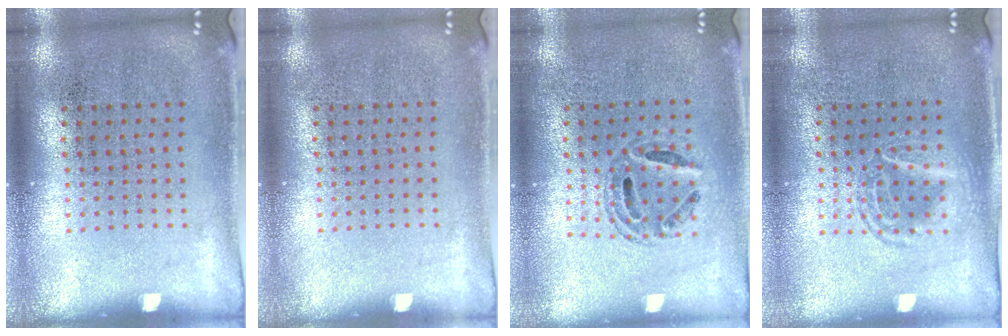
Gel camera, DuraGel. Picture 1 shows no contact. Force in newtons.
{"total": 0.0}
{"total": 0.6, "press": 0.6, "slide": 0.2}
{"total": 1.2, "press": 1.2, "slide": 0.1}